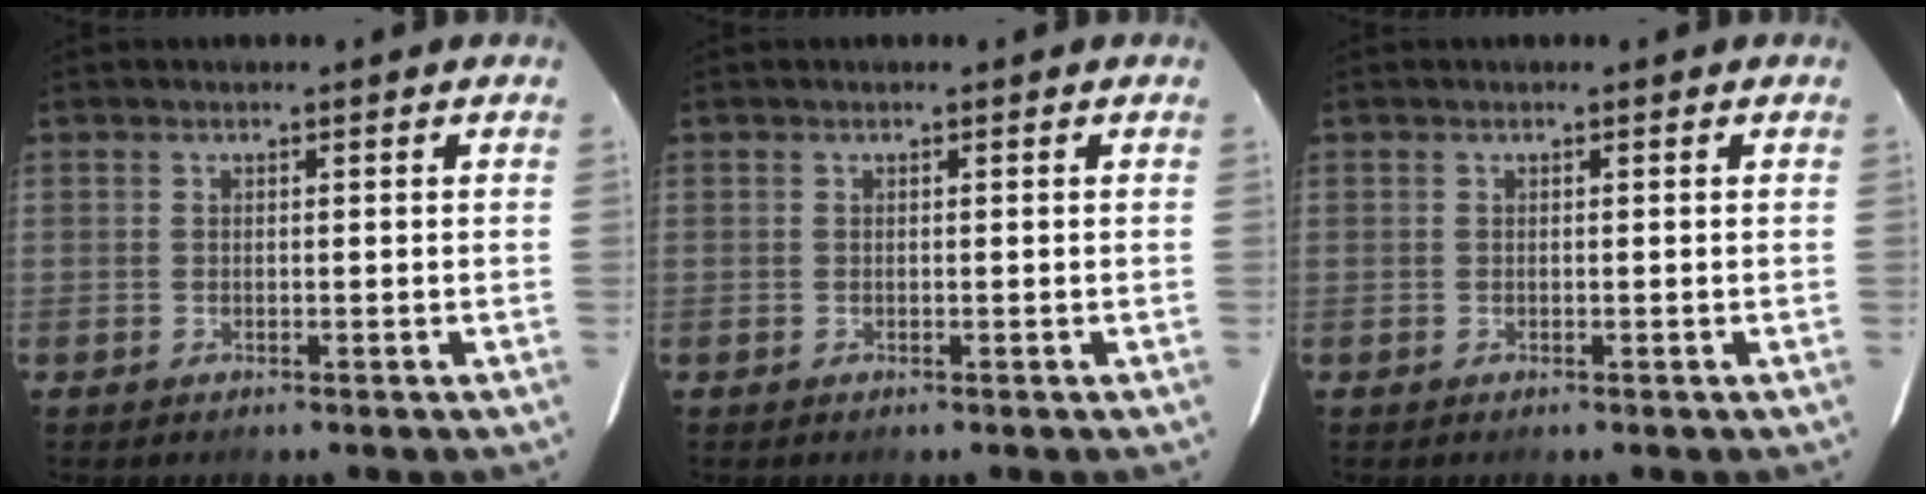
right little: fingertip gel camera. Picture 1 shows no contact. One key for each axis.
{"total": 0.0}
{"total": 0.0}